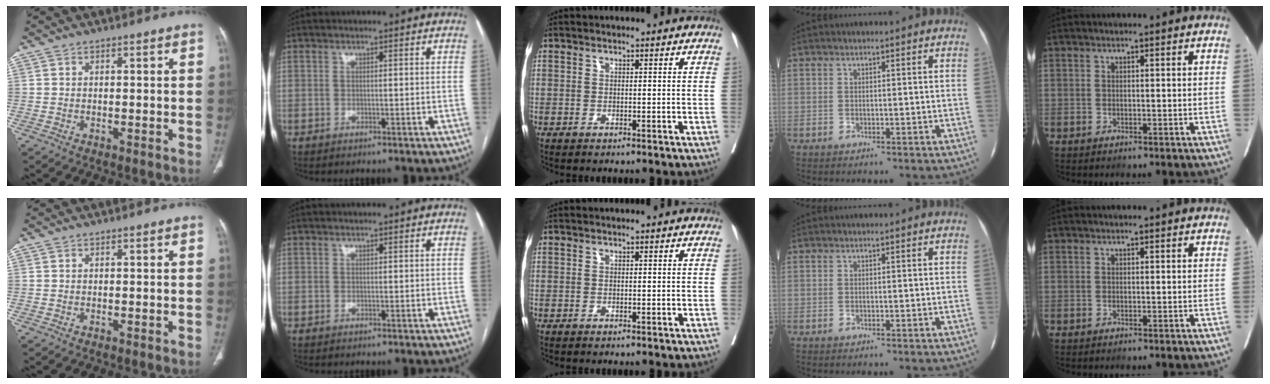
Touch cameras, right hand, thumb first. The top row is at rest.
{}